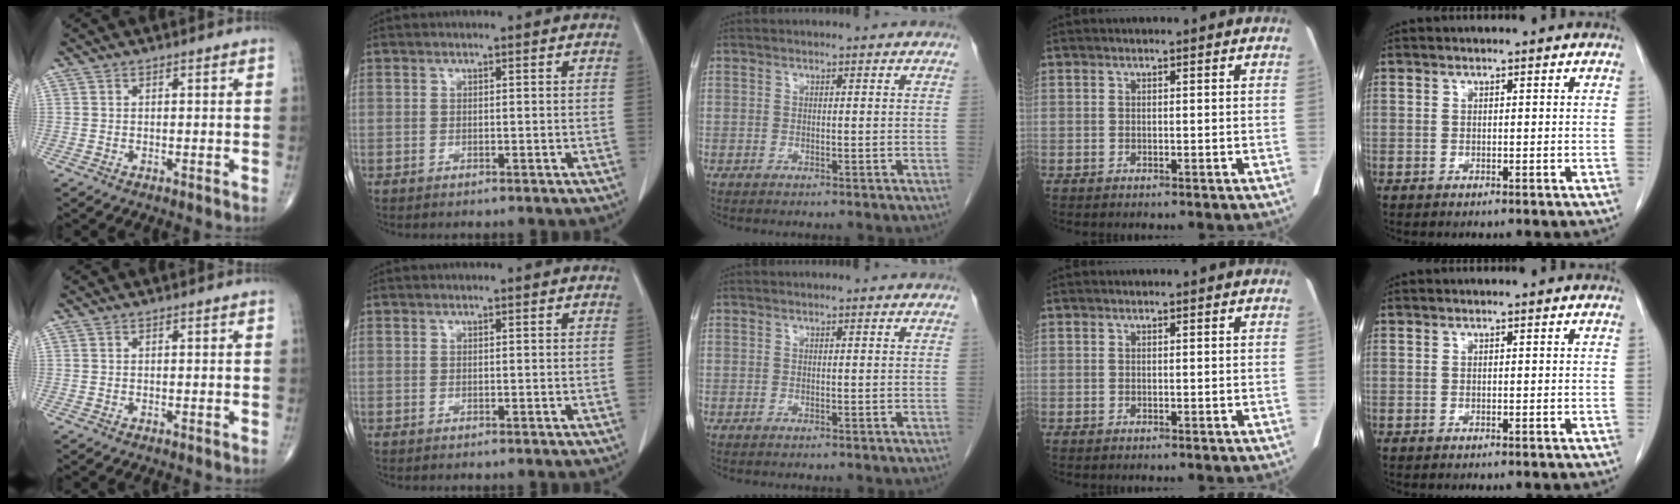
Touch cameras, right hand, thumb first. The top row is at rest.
{}